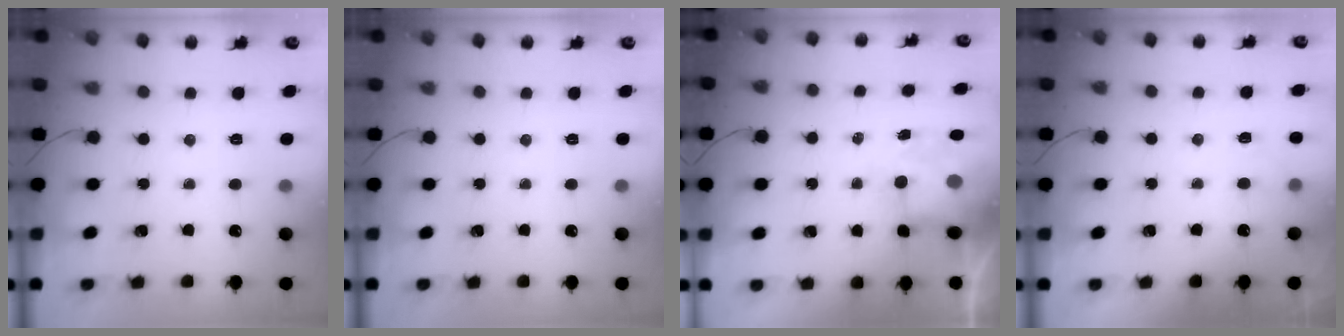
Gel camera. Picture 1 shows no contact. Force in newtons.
{"total": 0.0}
{"total": 6.7, "press": 6.6, "slide": 1.2}
{"total": 4.4, "press": 4.2, "slide": 1.3}